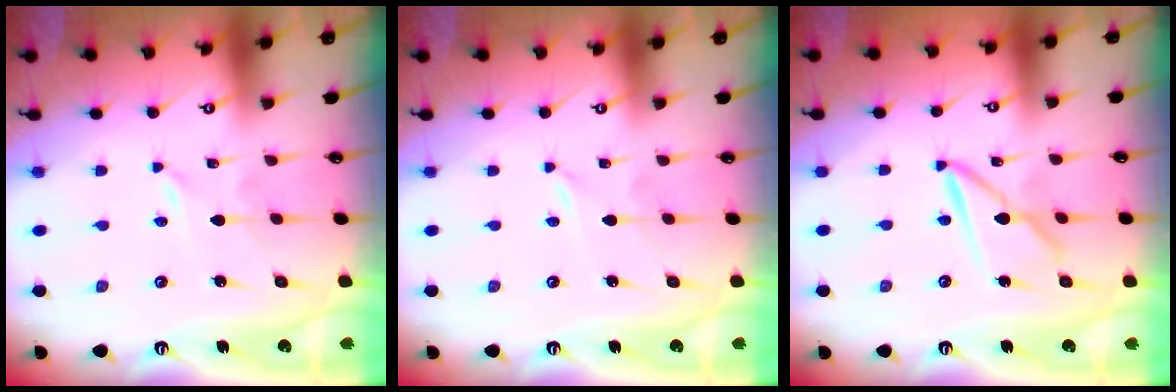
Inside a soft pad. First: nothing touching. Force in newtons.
{"total": 0.0}
{"total": 8.1, "press": 8.1, "slide": 0.6}